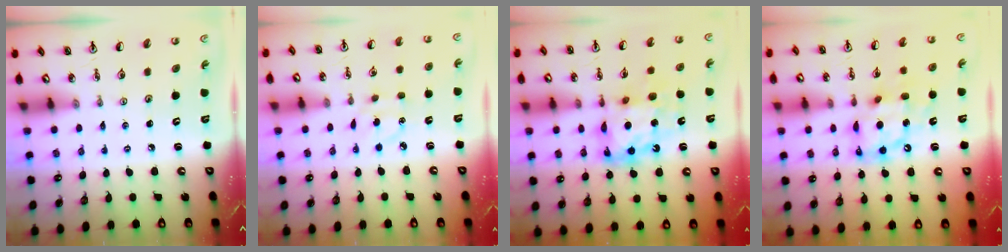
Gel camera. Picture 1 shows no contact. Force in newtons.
{"total": 4.6, "press": 4.6, "slide": 0.5}
{"total": 12.9, "press": 12.8, "slide": 1.3}
{"total": 12.7, "press": 12.7, "slide": 1.2}